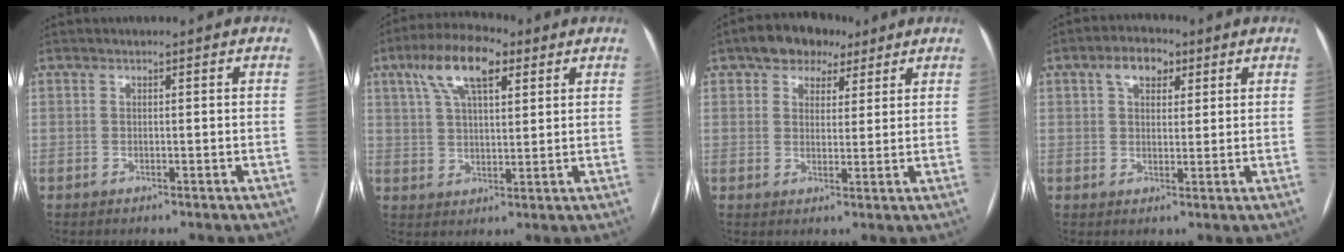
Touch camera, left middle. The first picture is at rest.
{"total": 10.8, "force": [5.5, 3.8, 8.4], "torque": [-0.163, 0.028, 0.098]}
{"total": 6.9, "force": [4.4, 4.4, 2.9], "torque": [-0.038, 0.023, 0.069]}
{"total": 5.3, "force": [2.7, 3.1, 3.4], "torque": [-0.060, 0.020, 0.046]}